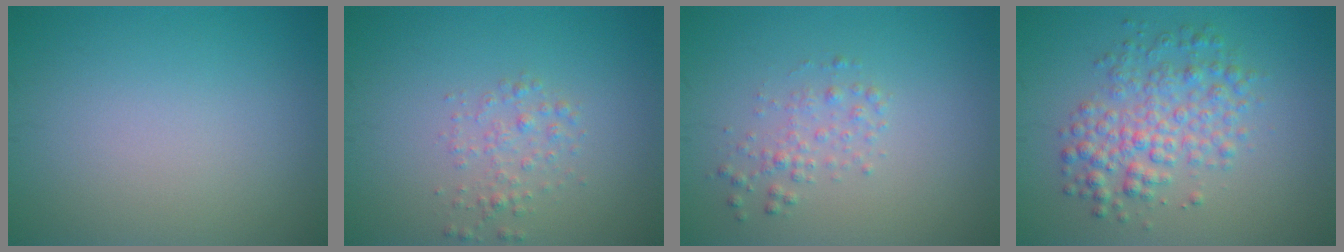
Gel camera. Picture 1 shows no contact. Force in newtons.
{"total": 1.7, "press": 1.7, "slide": 0.1}
{"total": 1.6, "press": 1.6, "slide": 0.0}
{"total": 4.4, "press": 4.4, "slide": 0.0}